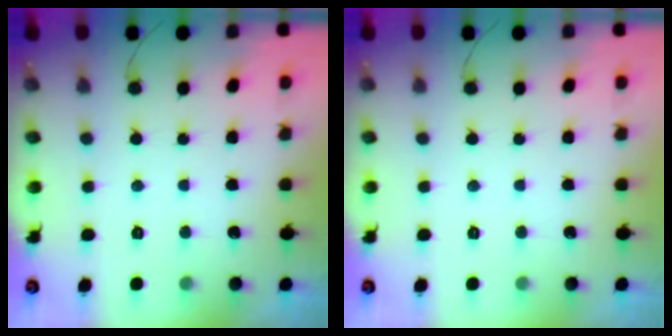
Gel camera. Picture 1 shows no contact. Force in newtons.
{"total": 0.0}